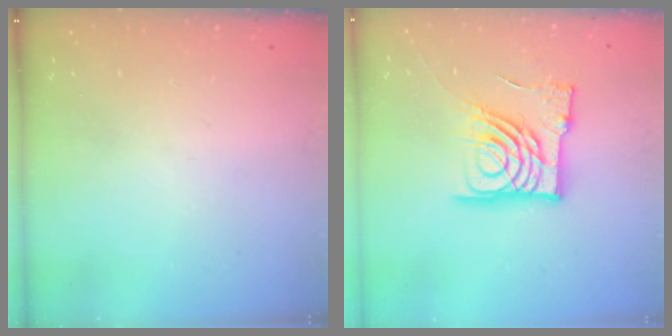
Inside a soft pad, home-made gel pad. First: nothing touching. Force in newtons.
{"total": 14.9, "press": 14.8, "slide": 1.8}